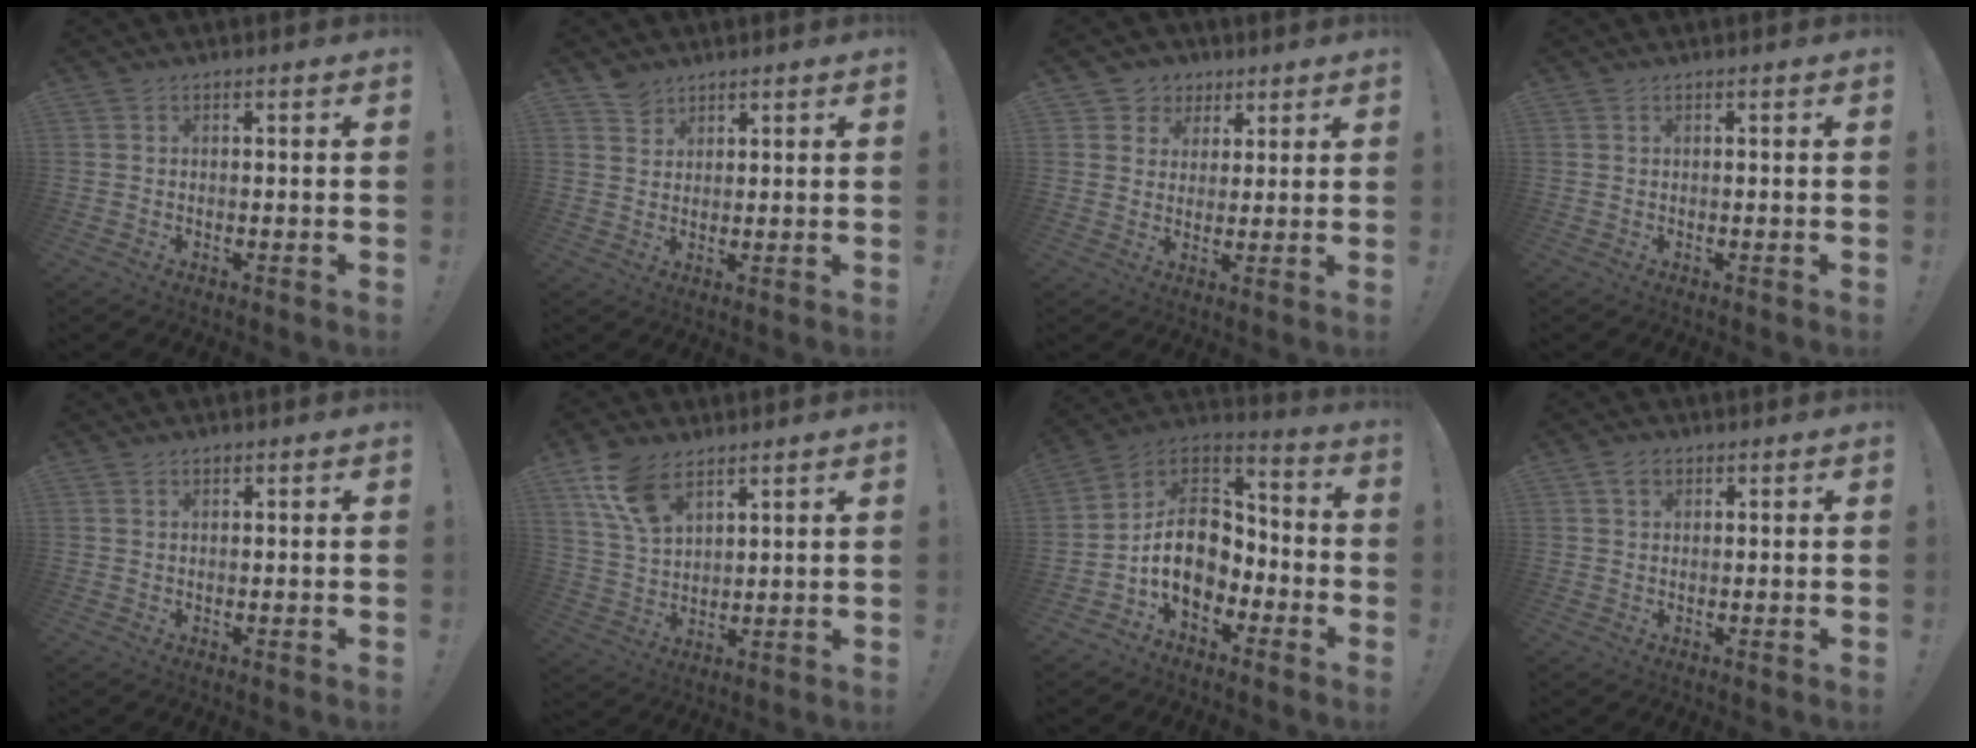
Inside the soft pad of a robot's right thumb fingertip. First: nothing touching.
{"total": 4.2, "force": [3.4, 2.4, 0.5], "torque": [0.001, -0.018, 0.063]}
{"total": 6.3, "force": [2.1, 5.9, 0.8], "torque": [-0.005, -0.013, 0.044]}
{"total": 0.0}
{"total": 0.6, "force": [0.5, 0.3, 0.1], "torque": [0.001, -0.001, 0.009]}
{"total": 11.8, "force": [7.4, 6.3, 6.7], "torque": [-0.122, -0.026, 0.146]}
{"total": 15.3, "force": [-2.5, 11.5, 9.8], "torque": [-0.163, 0.012, -0.031]}
{"total": 2.6, "force": [1.4, 1.8, 1.3], "torque": [-0.023, 0.001, 0.026]}